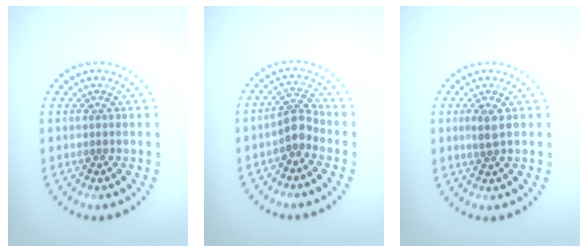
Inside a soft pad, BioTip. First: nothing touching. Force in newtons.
{"total": 2.5, "press": 1.9, "slide": 1.5}
{"total": 1.5, "press": 1.4, "slide": 0.6}